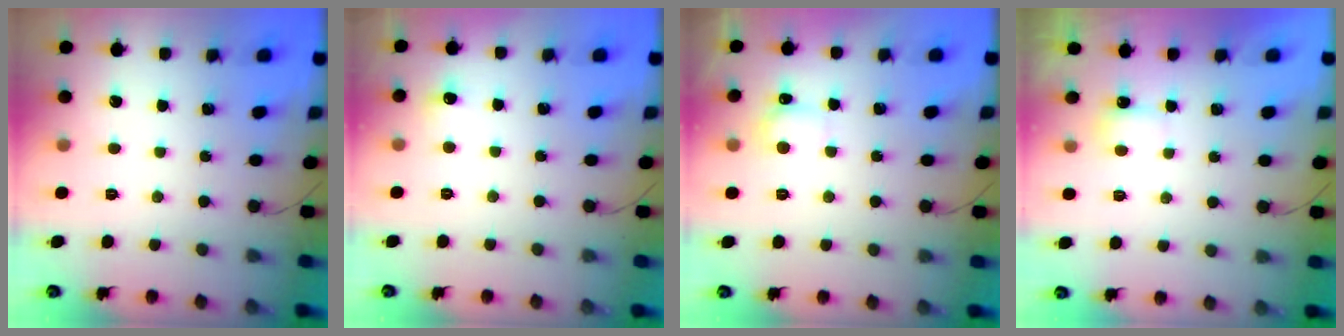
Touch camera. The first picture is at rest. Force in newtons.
{"total": 3.9, "press": 3.7, "slide": 1.2}
{"total": 5.5, "press": 5.2, "slide": 1.5}
{"total": 3.0, "press": 2.9, "slide": 0.8}